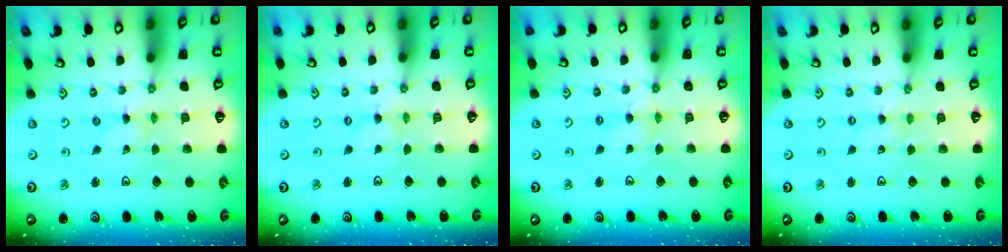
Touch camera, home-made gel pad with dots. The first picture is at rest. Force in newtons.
{"total": 0.0}
{"total": 1.7, "press": 1.6, "slide": 0.3}
{"total": 0.5, "press": 0.5, "slide": 0.1}